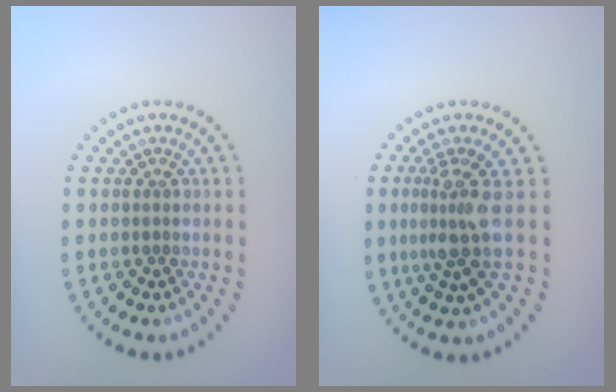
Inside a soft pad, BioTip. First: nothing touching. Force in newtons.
{"total": 3.3, "press": 2.6, "slide": 2.0}